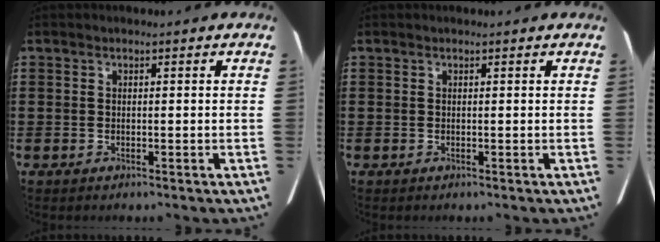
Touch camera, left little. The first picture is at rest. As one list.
[{"total": 0.0}]